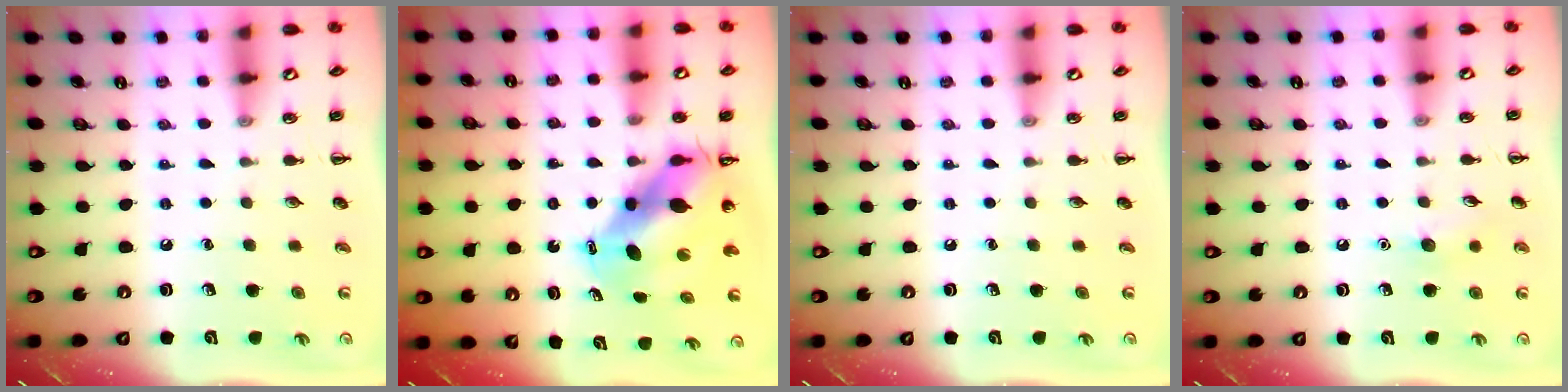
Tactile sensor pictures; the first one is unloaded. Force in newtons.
{"total": 10.1, "press": 9.7, "slide": 2.8}
{"total": 0.0}
{"total": 6.3, "press": 6.1, "slide": 1.6}